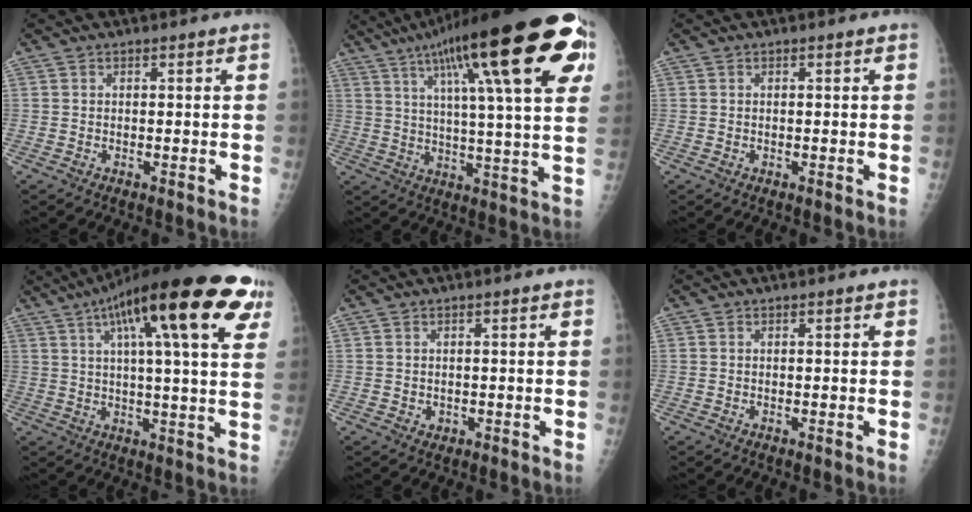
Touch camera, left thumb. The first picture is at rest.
{"total": 29.8, "force": [13.3, 6.7, 25.8], "torque": [-0.353, 0.002, 0.199]}
{"total": 0.0}
{"total": 24.4, "force": [11.5, 5.3, 20.9], "torque": [-0.306, 0.006, 0.160]}
{"total": 1.3, "force": [-0.2, 1.1, 0.6], "torque": [-0.005, 0.001, 0.001]}
{"total": 0.0}